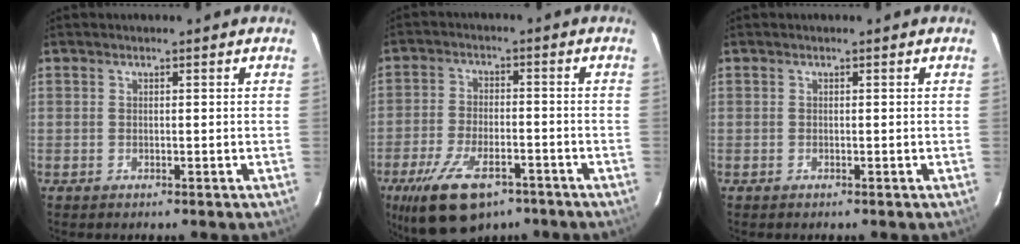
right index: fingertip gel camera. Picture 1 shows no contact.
{"total": 15.1, "force": [-9.5, 7.0, 9.5], "torque": [-0.207, -0.025, -0.160]}
{"total": 0.0}